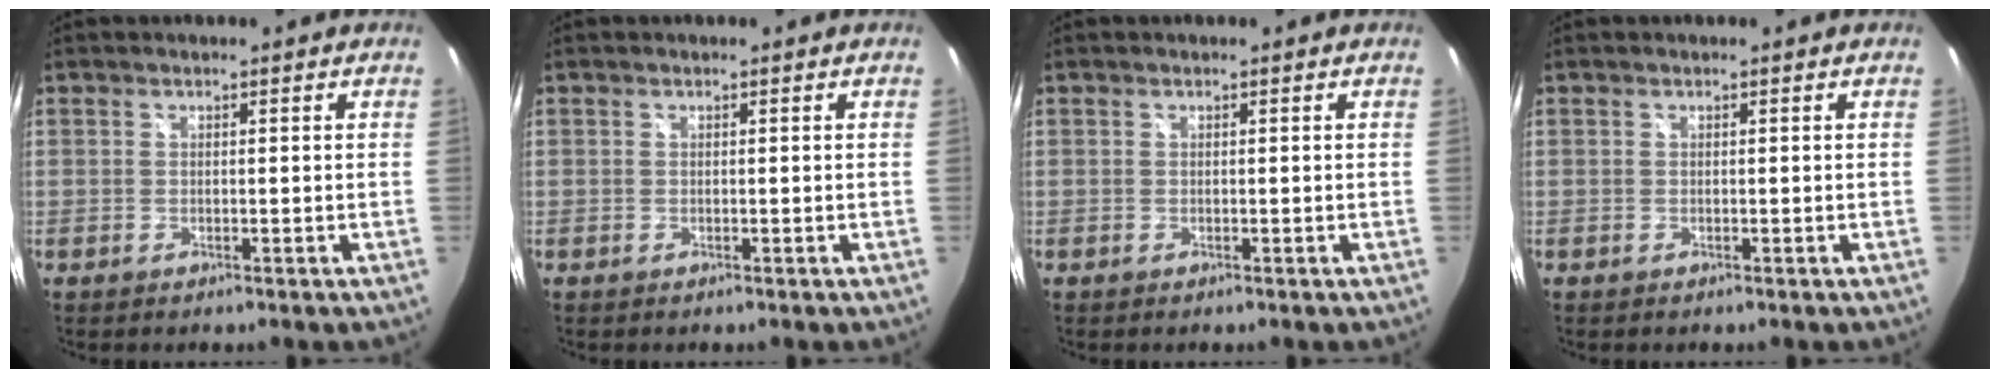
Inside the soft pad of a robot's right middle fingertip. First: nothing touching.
{"total": 0.0}
{"total": 0.0}
{"total": 0.0}